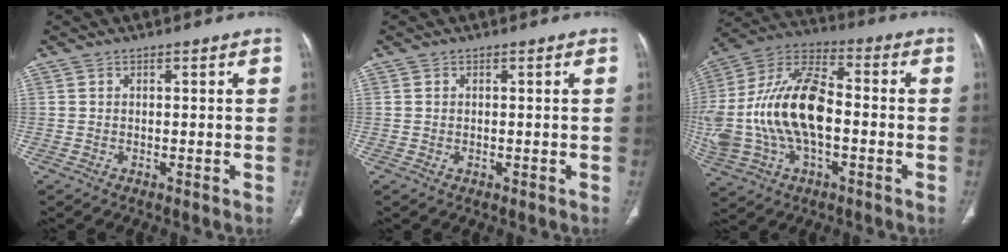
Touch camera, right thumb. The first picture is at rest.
{"total": 0.0}
{"total": 23.4, "force": [-1.9, 13.0, 19.3], "torque": [-0.414, 0.028, -0.030]}